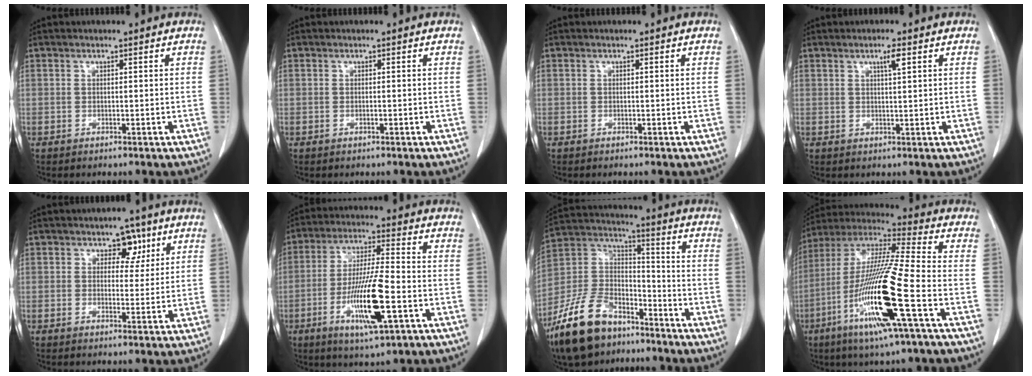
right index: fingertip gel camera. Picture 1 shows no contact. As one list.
[{"total": 0.0}, {"total": 0.0}, {"total": 2.2, "force": [1.1, 0.0, 1.9], "torque": [-0.036, -0.001, 0.018]}, {"total": 4.0, "force": [2.0, 2.7, 2.1], "torque": [-0.018, 0.005, 0.027]}, {"total": 13.1, "force": [-4.2, 1.3, 12.4], "torque": [-0.235, -0.015, -0.075]}, {"total": 16.0, "force": [-11.3, 8.1, 8.0], "torque": [-0.178, 0.020, -0.209]}, {"total": 19.6, "force": [-6.8, 0.0, 18.4], "torque": [-0.389, -0.029, -0.138]}]